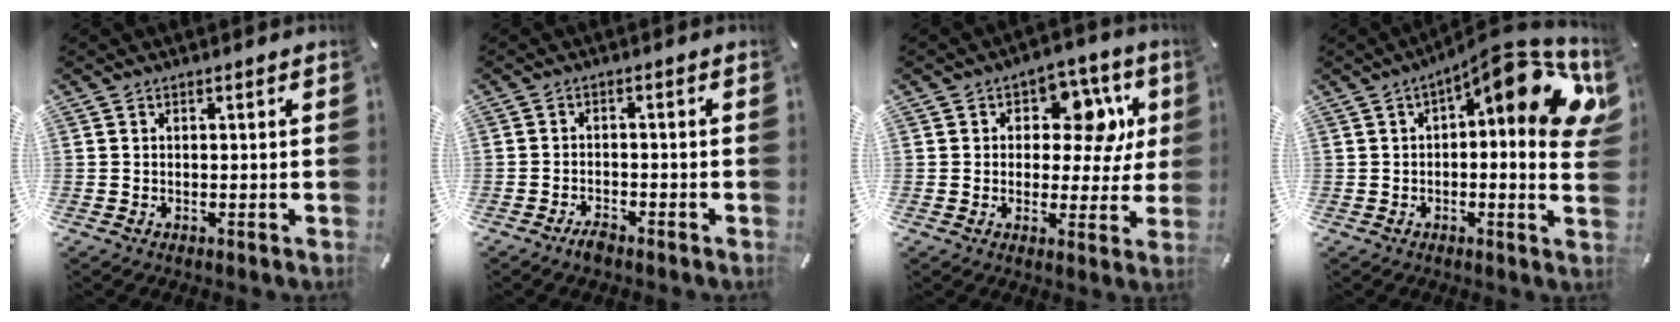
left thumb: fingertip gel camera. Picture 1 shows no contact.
{"total": 2.8, "force": [-2.5, 0.8, 1.0], "torque": [-0.016, 0.015, -0.048]}
{"total": 13.6, "force": [4.1, 8.7, 9.7], "torque": [-0.115, -0.017, 0.069]}
{"total": 14.9, "force": [5.2, 4.3, 13.3], "torque": [-0.165, -0.044, 0.075]}